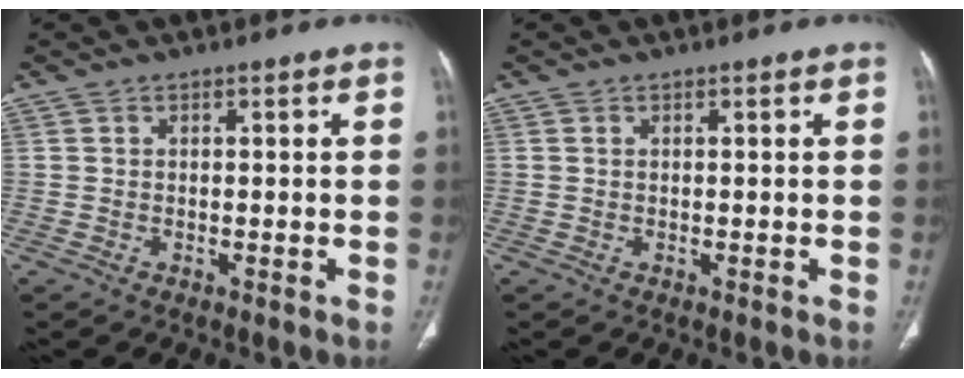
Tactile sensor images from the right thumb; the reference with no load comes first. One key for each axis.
{"total": 0.0}